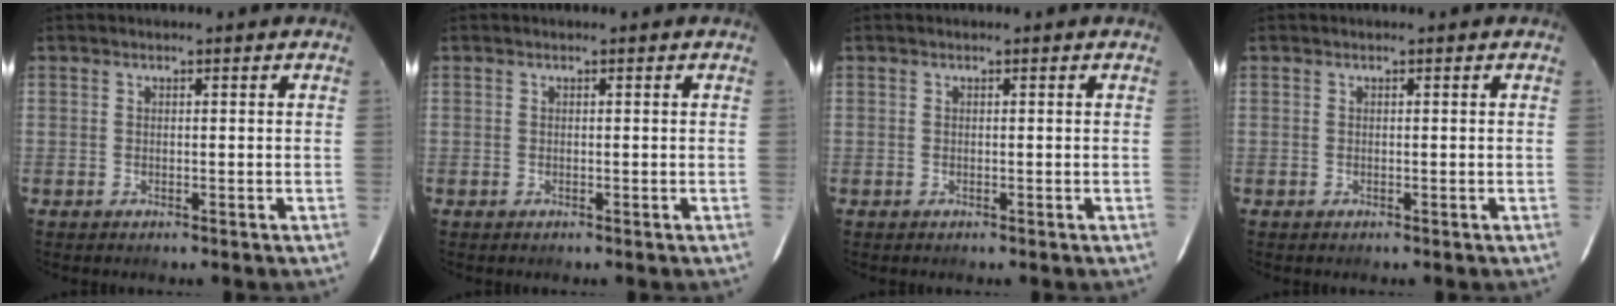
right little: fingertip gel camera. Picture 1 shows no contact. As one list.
[{"total": 0.0}, {"total": 0.0}, {"total": 0.0}]